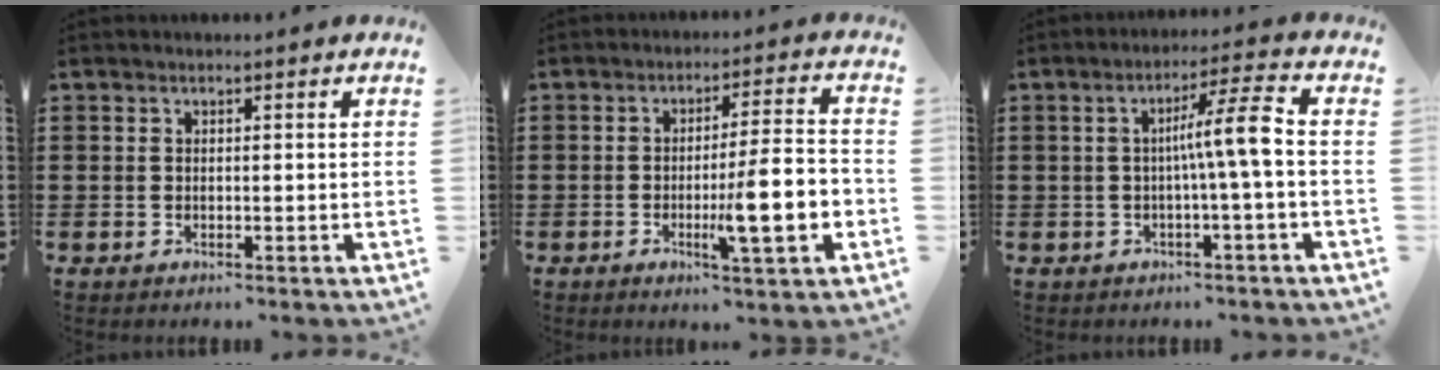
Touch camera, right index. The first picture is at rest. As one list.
[{"total": 10.3, "force": [-2.8, 1.3, 9.9], "torque": [-0.150, -0.011, -0.050]}, {"total": 6.7, "force": [-0.5, -0.3, 6.7], "torque": [-0.124, 0.001, -0.018]}]